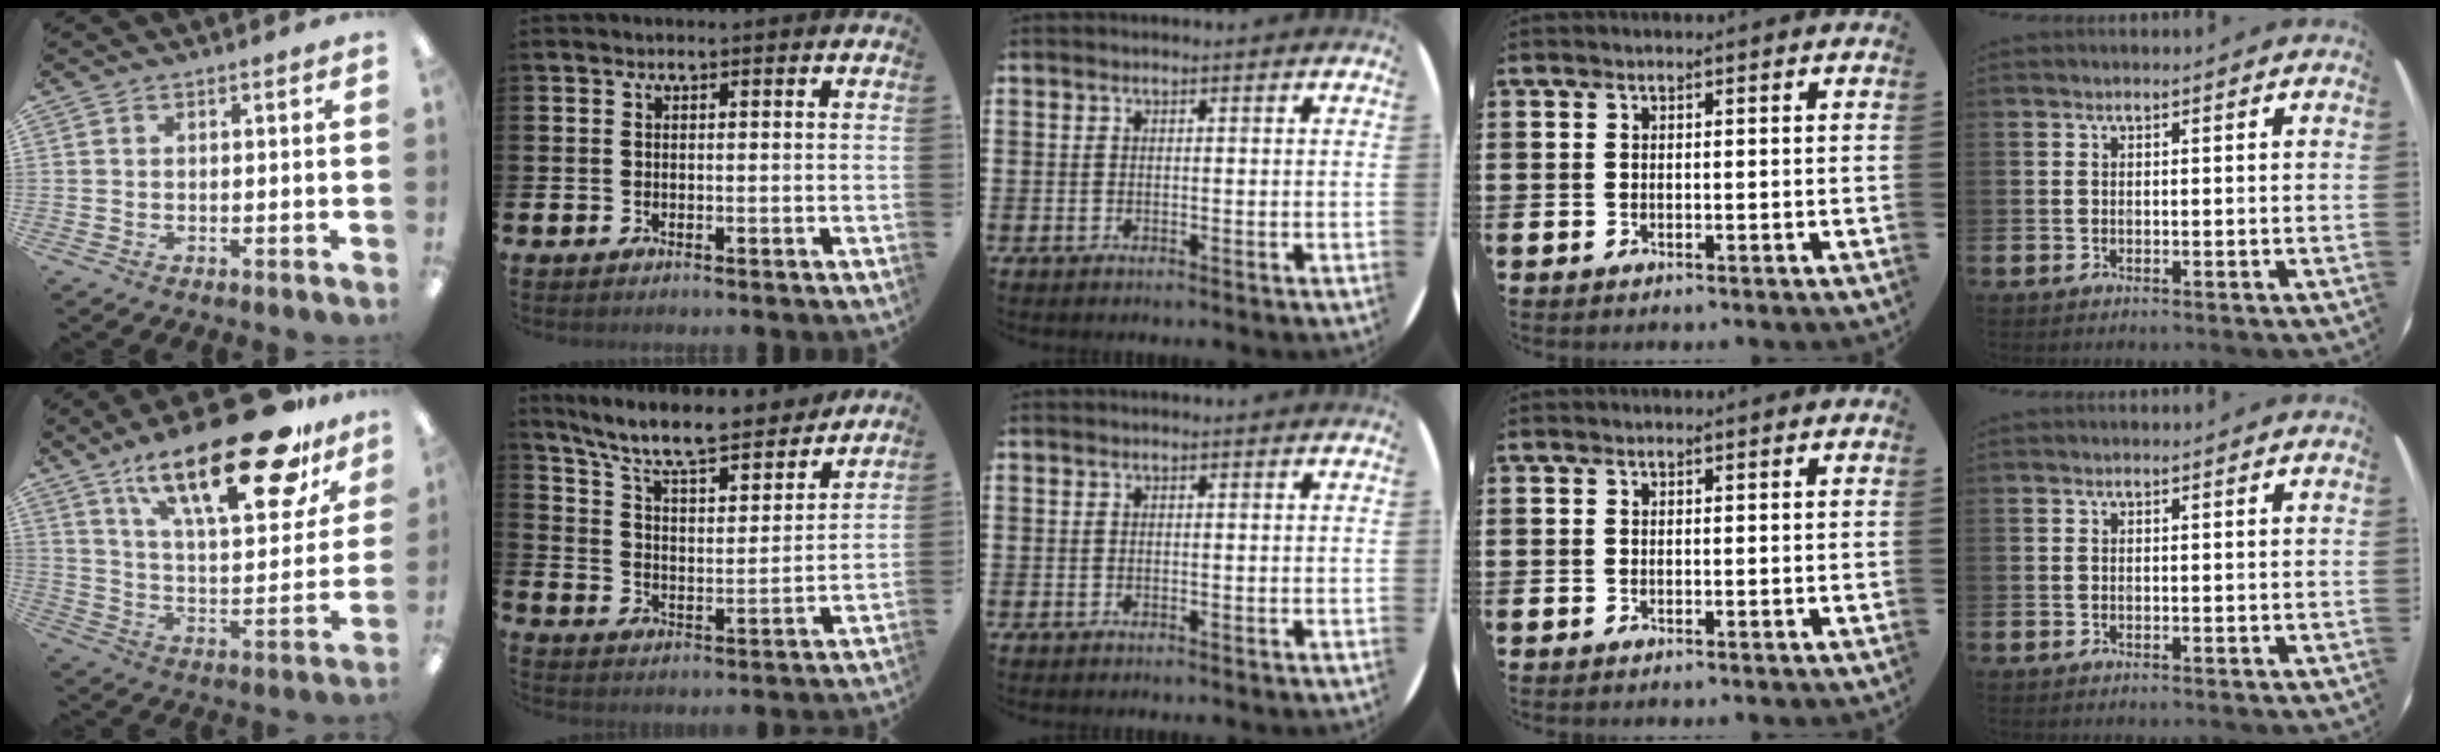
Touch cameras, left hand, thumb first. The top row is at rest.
{"thumb": {"total": 28.4, "force": [18.7, 9.2, 19.4], "torque": [-0.290, -0.113, 0.301]}, "index": {"total": 9.7, "force": [8.7, 1.7, 3.9], "torque": [-0.109, -0.059, 0.148]}}